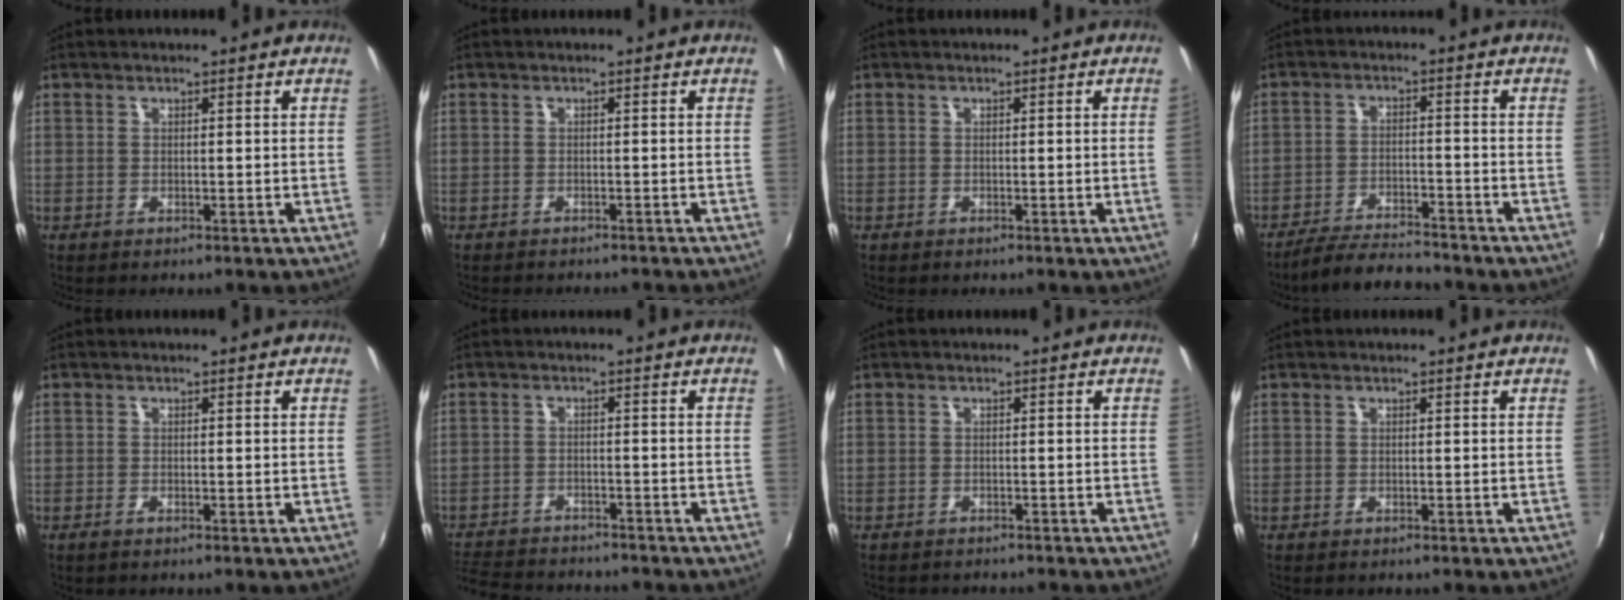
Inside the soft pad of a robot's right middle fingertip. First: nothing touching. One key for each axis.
{"total": 3.5, "fx": -3.2, "fy": 0.8, "fz": 1.1, "tx": -0.028, "ty": -0.015, "tz": -0.048}
{"total": 0.9, "fx": 0.0, "fy": -0.6, "fz": 0.7, "tx": -0.004, "ty": -0.007, "tz": 0.000}
{"total": 8.3, "fx": -7.8, "fy": 1.2, "fz": 2.6, "tx": -0.072, "ty": -0.003, "tz": -0.129}
{"total": 0.8, "fx": -0.6, "fy": 0.1, "fz": 0.4, "tx": -0.009, "ty": -0.002, "tz": -0.014}
{"total": 11.8, "fx": -10.7, "fy": 3.1, "fz": 3.9, "tx": -0.105, "ty": -0.011, "tz": -0.170}
{"total": 3.6, "fx": -3.3, "fy": 0.8, "fz": 1.0, "tx": -0.028, "ty": -0.014, "tz": -0.051}
{"total": 0.0}